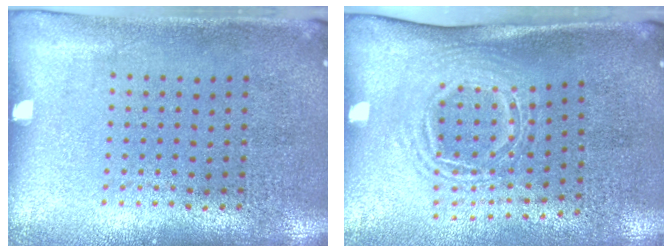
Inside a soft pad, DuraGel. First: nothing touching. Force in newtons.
{"total": 1.7, "press": 1.2, "slide": 1.2}